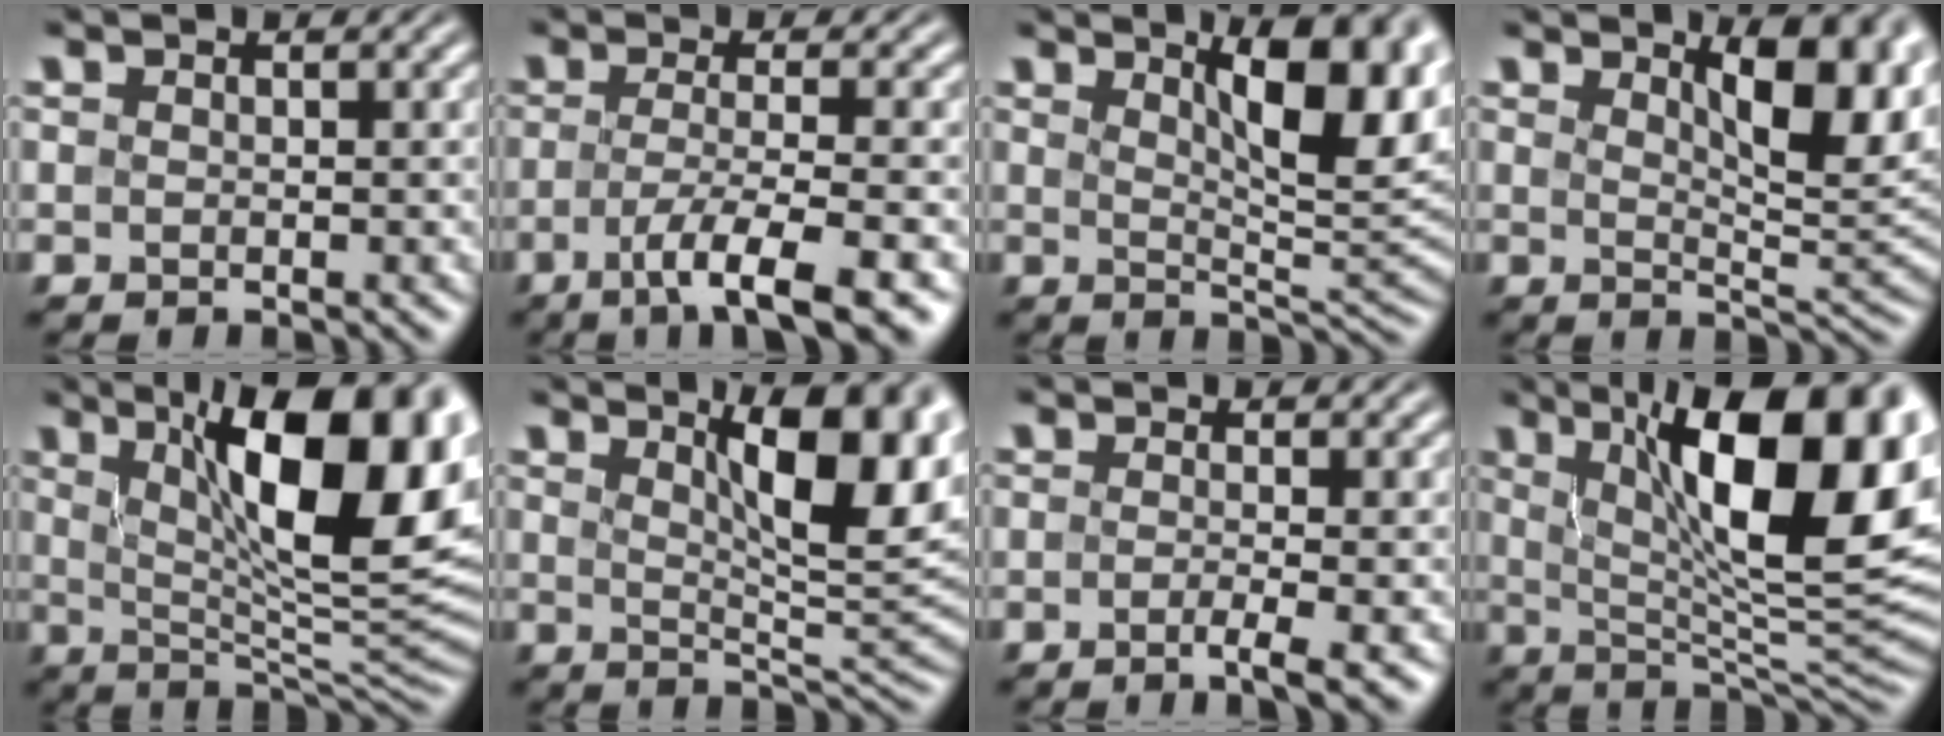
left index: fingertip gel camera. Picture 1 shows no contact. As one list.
[{"total": 6.1, "force": [-2.7, 1.2, 5.4], "torque": [-0.084, -0.007, -0.053]}, {"total": 9.1, "force": [3.5, 2.7, 8.0], "torque": [-0.107, 0.006, 0.055]}, {"total": 7.9, "force": [3.1, 2.5, 6.8], "torque": [-0.096, 0.000, 0.051]}, {"total": 14.7, "force": [4.6, 4.8, 13.2], "torque": [-0.181, -0.003, 0.072]}, {"total": 10.2, "force": [3.7, 2.9, 9.0], "torque": [-0.115, 0.004, 0.059]}, {"total": 2.7, "force": [-0.9, 0.6, 2.5], "torque": [-0.031, -0.009, -0.018]}, {"total": 16.2, "force": [5.1, 5.6, 14.4], "torque": [-0.197, 0.000, 0.081]}]